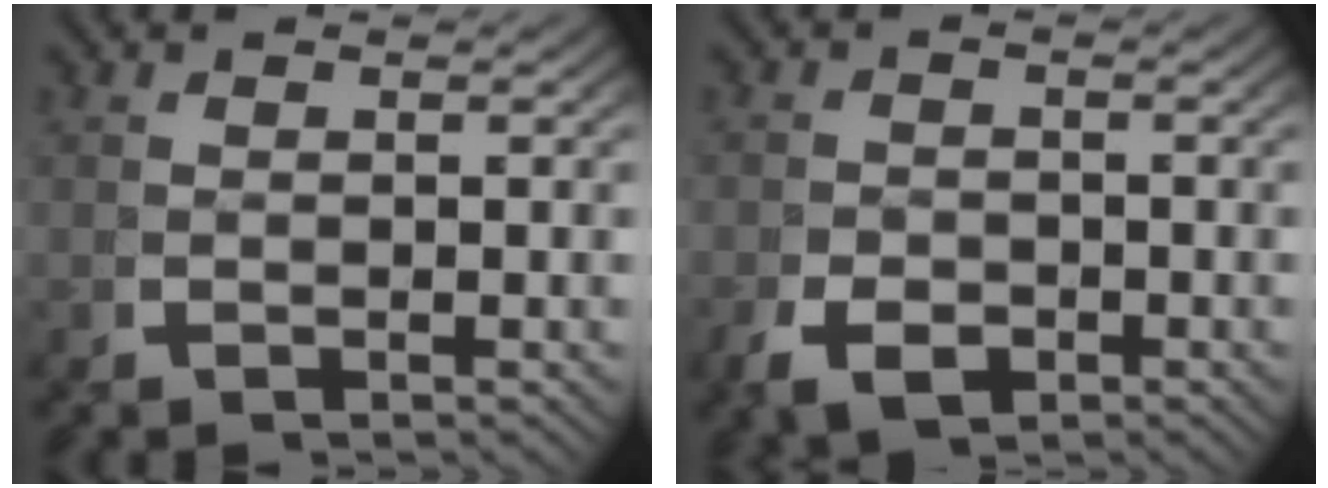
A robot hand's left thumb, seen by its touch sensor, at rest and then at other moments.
{"total": 2.9, "force": [-1.6, 1.9, 1.5], "torque": [-0.028, -0.014, -0.025]}